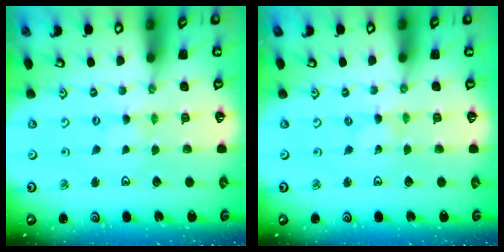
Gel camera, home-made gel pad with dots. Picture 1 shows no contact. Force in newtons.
{"total": 0.0}